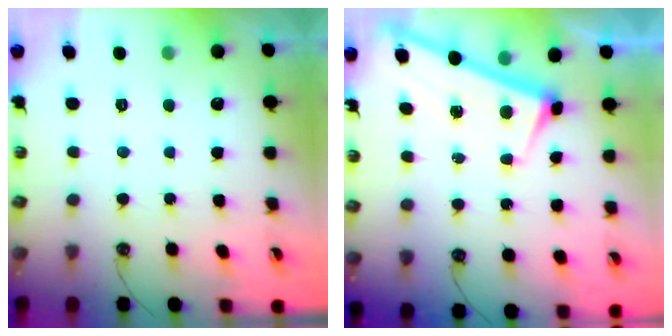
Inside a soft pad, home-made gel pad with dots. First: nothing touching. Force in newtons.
{"total": 2.8, "press": 2.8, "slide": 0.3}